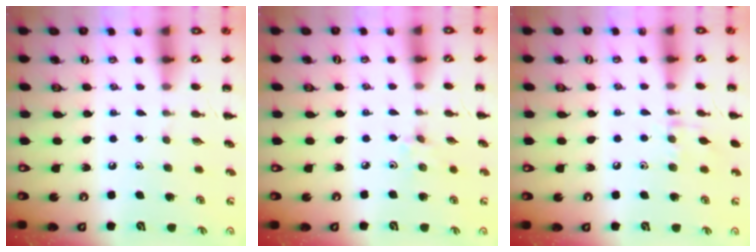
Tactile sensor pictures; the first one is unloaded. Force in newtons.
{"total": 1.7, "press": 1.6, "slide": 0.6}
{"total": 7.4, "press": 7.3, "slide": 1.5}